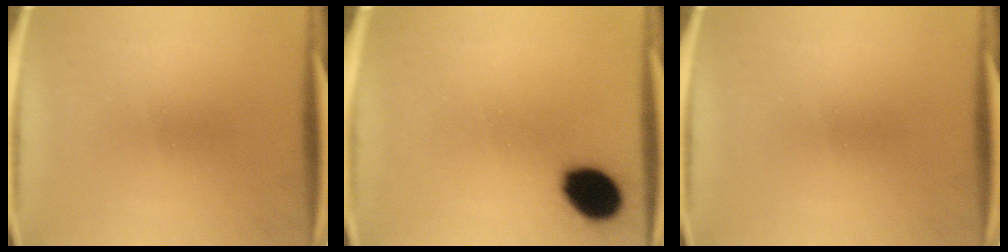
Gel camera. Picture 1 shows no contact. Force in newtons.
{"total": 10.3}
{"total": 0.0}